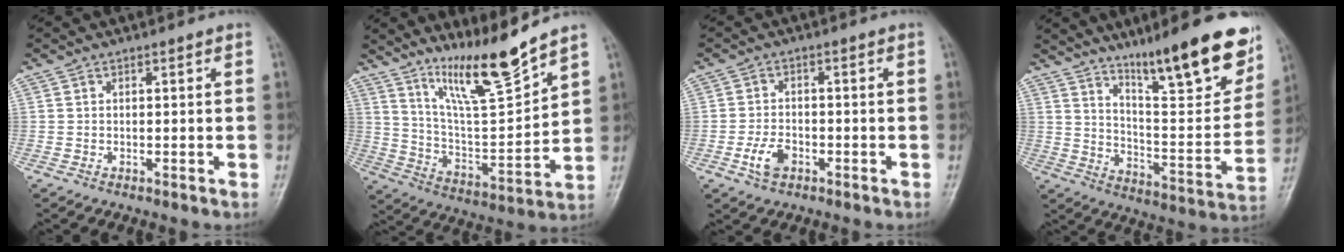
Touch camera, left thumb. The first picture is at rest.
{"total": 13.3, "force": [10.7, 0.7, 8.0], "torque": [-0.125, -0.081, 0.199]}
{"total": 4.3, "force": [-1.9, 2.6, 2.8], "torque": [-0.054, 0.011, -0.035]}
{"total": 21.0, "force": [14.2, 4.2, 14.9], "torque": [-0.182, -0.077, 0.229]}